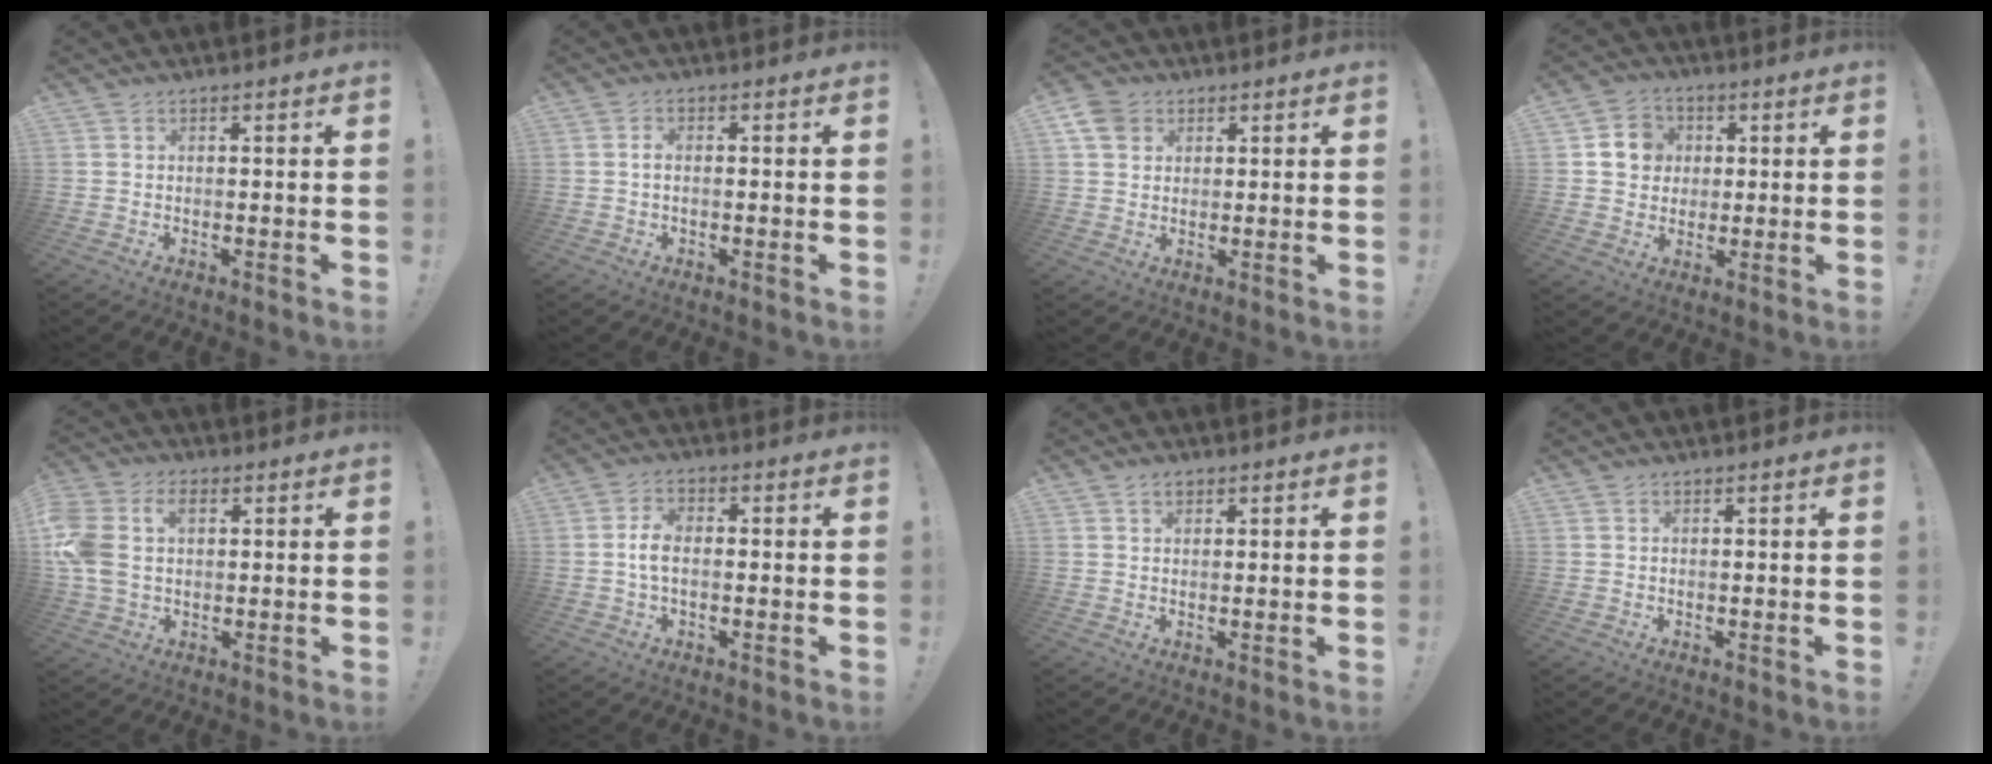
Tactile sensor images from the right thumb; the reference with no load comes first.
{"total": 1.7, "force": [-0.4, 0.8, 1.4], "torque": [-0.016, 0.002, -0.009]}
{"total": 6.7, "force": [3.1, 5.4, 2.4], "torque": [-0.038, -0.010, 0.063]}
{"total": 9.0, "force": [2.2, 8.3, 2.8], "torque": [-0.034, -0.004, 0.047]}
{"total": 11.3, "force": [2.2, 8.1, 7.6], "torque": [-0.170, -0.003, 0.036]}
{"total": 5.2, "force": [-0.4, 2.9, 4.3], "torque": [-0.074, 0.004, -0.007]}
{"total": 2.1, "force": [1.3, 1.4, 0.9], "torque": [-0.010, -0.002, 0.023]}
{"total": 0.0}